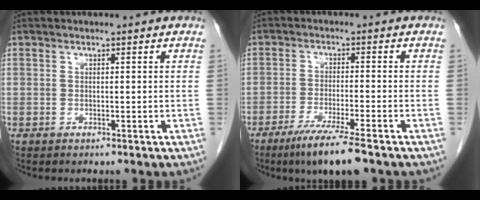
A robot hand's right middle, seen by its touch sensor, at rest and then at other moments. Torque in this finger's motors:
{"motor_torque": [1.23, -0.91, 0.61, 0.15]}